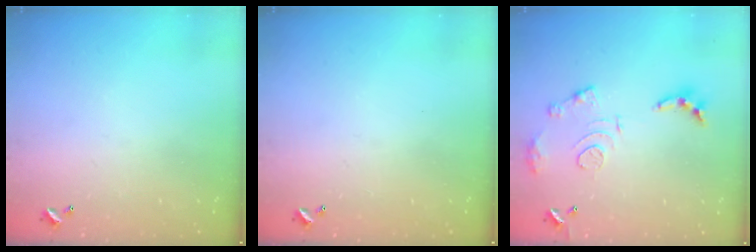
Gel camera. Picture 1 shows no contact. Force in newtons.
{"total": 0.0}
{"total": 10.7, "press": 10.7, "slide": 0.7}